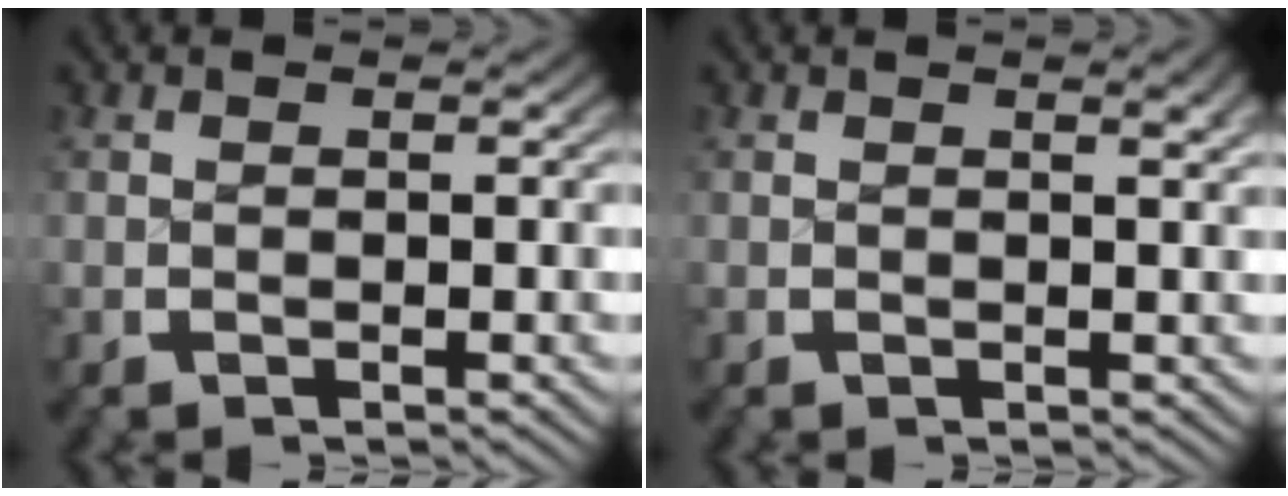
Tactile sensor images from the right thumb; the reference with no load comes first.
{"total": 0.9, "force": [0.5, 0.1, 0.8], "torque": [-0.009, -0.001, 0.008]}